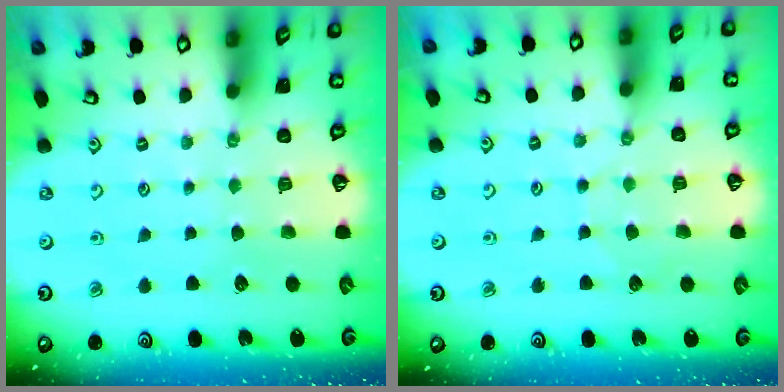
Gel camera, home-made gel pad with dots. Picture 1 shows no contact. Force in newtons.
{"total": 4.7, "press": 4.6, "slide": 0.5}